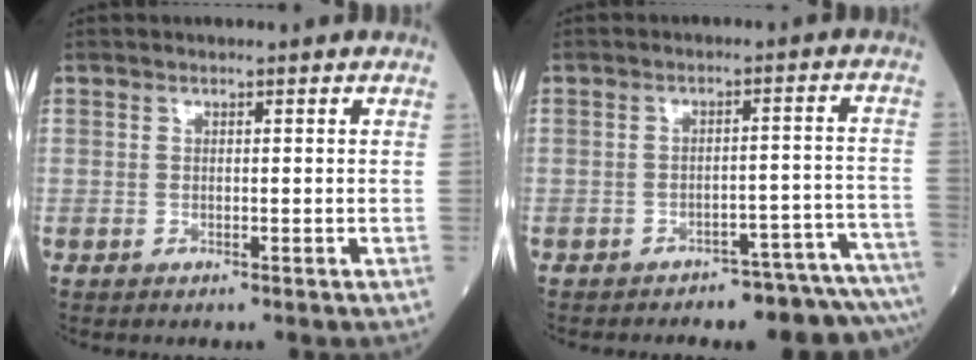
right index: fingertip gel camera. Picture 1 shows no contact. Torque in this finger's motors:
{"motor_torque": [0.97, -1.17, 0.38, 0.08]}